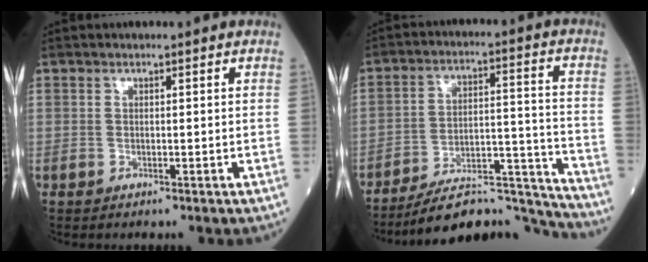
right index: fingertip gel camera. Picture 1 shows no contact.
{"total": 15.4, "force": [-14.8, 1.5, 4.1], "torque": [-0.043, 0.045, -0.231]}